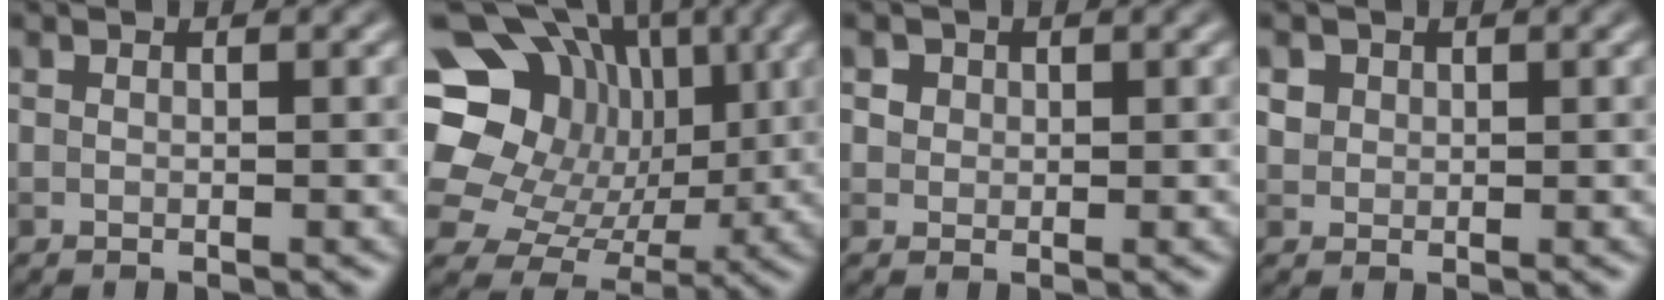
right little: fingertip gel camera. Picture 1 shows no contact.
{"total": 18.4, "force": [5.0, 15.3, 8.9], "torque": [-0.178, 0.043, 0.074]}
{"total": 2.3, "force": [1.2, 1.8, 0.9], "torque": [-0.022, 0.001, 0.023]}
{"total": 1.2, "force": [0.5, 1.0, 0.3], "torque": [-0.003, -0.007, 0.017]}